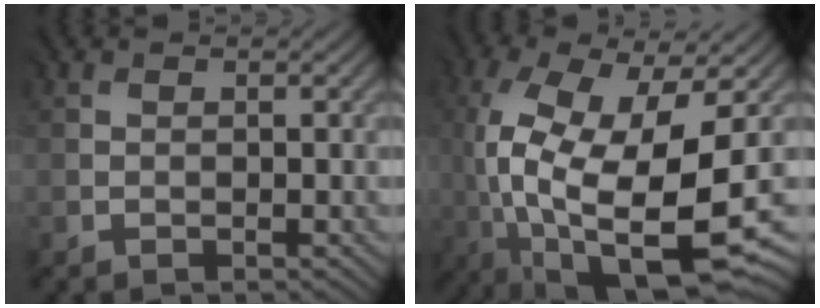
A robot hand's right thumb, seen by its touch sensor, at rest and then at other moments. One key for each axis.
{"total": 15.4, "fx": -3.3, "fy": 5.8, "fz": 13.9, "tx": -0.291, "ty": -0.025, "tz": -0.039}